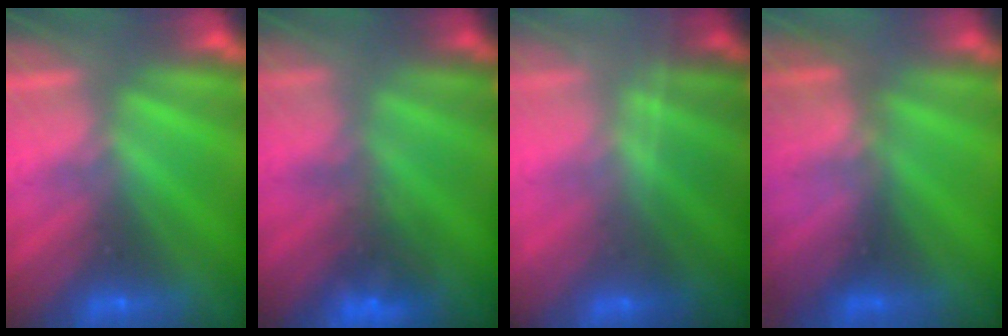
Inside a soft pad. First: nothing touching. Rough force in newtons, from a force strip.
{"total": 4.7}
{"total": 1.7}
{"total": 2.8}